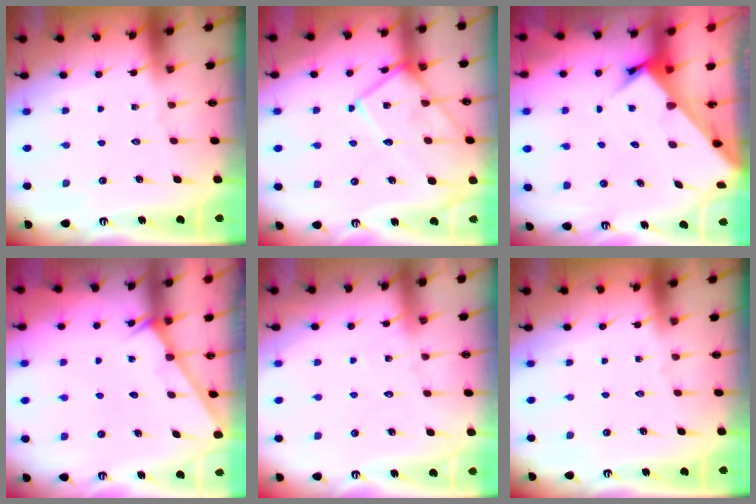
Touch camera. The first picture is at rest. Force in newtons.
{"total": 14.0, "press": 13.9, "slide": 1.3}
{"total": 4.2, "press": 4.2, "slide": 0.3}
{"total": 0.9, "press": 0.8, "slide": 0.2}
{"total": 5.4, "press": 5.4, "slide": 0.4}
{"total": 0.0}